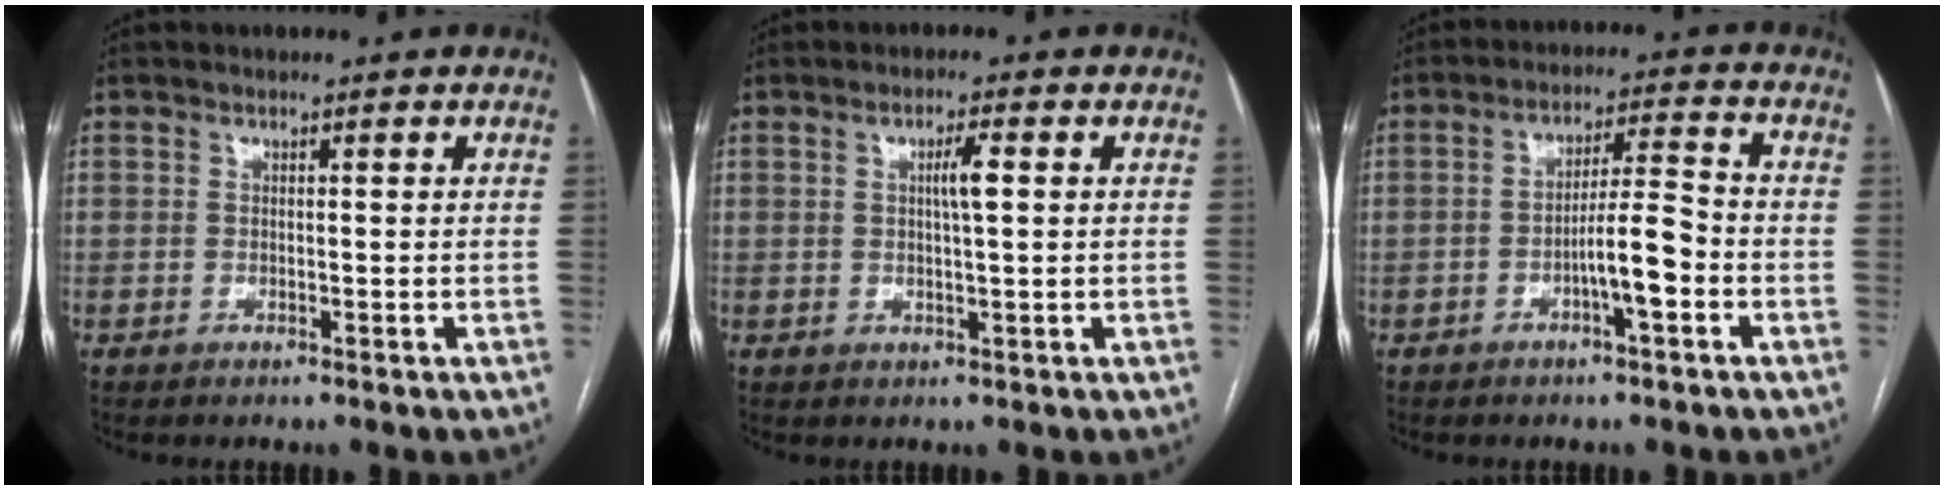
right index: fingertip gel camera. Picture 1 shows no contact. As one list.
[{"total": 2.9, "force": [0.6, 0.1, 2.9], "torque": [-0.050, 0.002, 0.011]}, {"total": 6.9, "force": [-2.6, 0.6, 6.3], "torque": [-0.113, 0.011, -0.042]}]